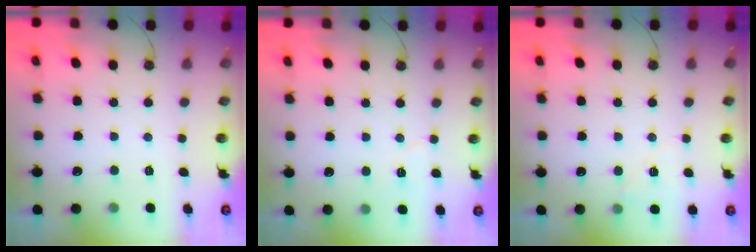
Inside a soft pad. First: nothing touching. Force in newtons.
{"total": 4.7, "press": 4.3, "slide": 2.0}
{"total": 5.8, "press": 5.6, "slide": 1.6}